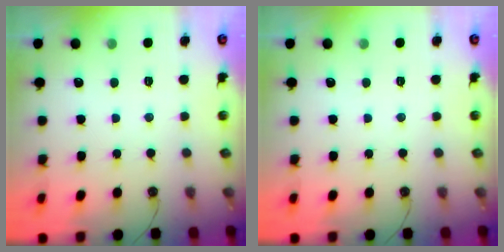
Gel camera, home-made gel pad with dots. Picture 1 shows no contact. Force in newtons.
{"total": 0.0}